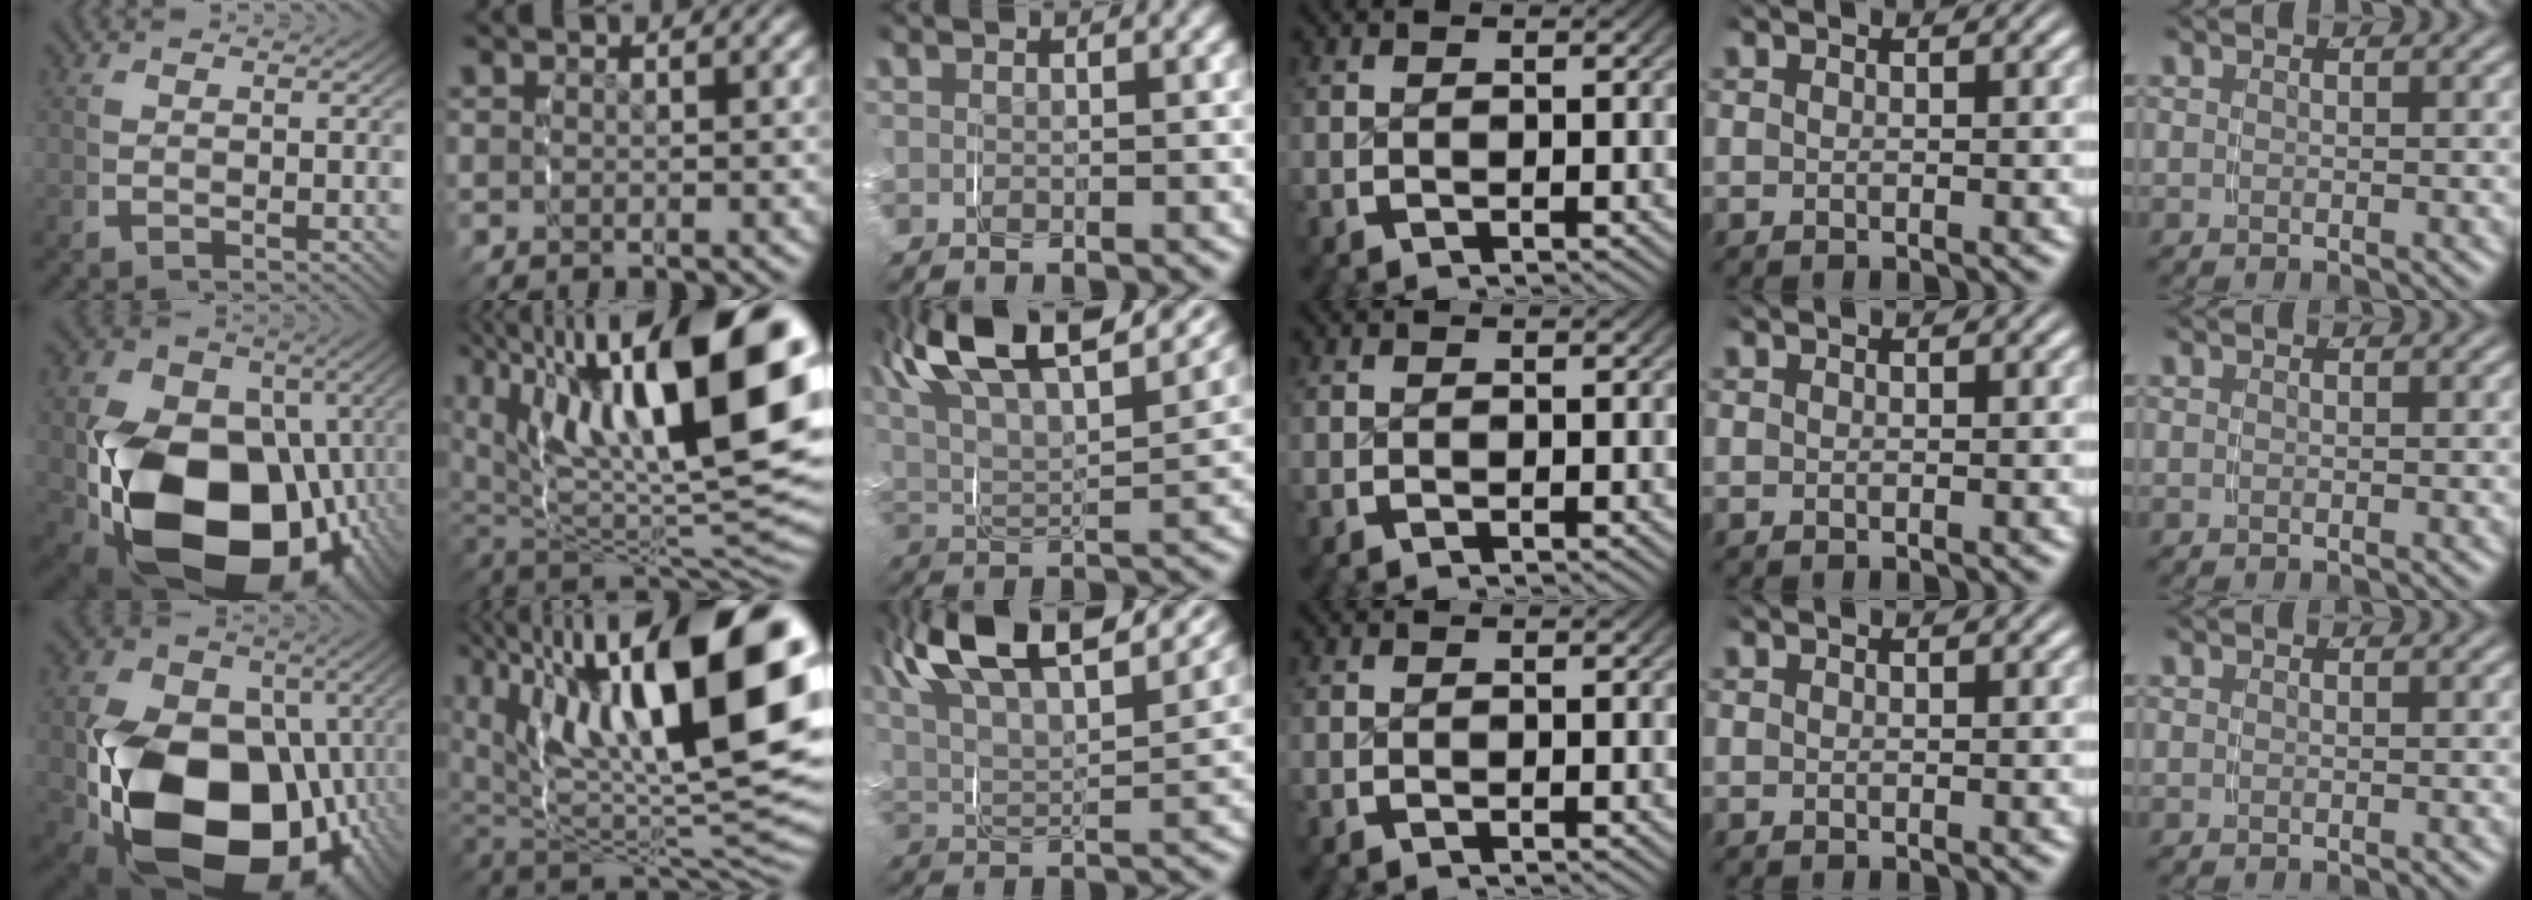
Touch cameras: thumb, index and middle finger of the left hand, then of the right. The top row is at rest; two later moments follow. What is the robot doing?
{"motion": "grasp_and_lifting", "object": "key"}